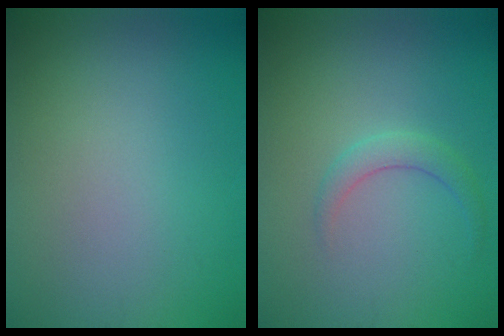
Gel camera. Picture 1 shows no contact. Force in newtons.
{"total": 1.7, "press": 1.7, "slide": 0.1}